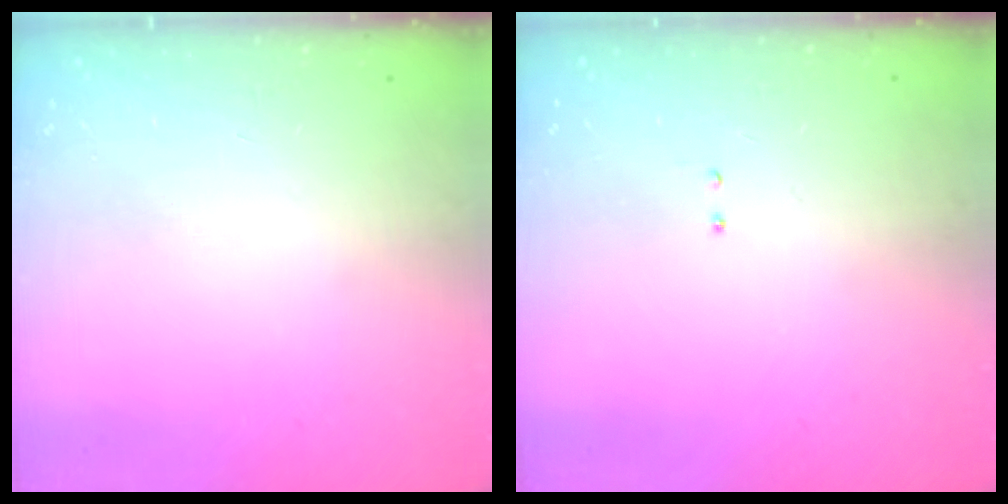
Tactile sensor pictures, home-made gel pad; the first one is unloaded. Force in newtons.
{"total": 2.1, "press": 2.0, "slide": 0.6}